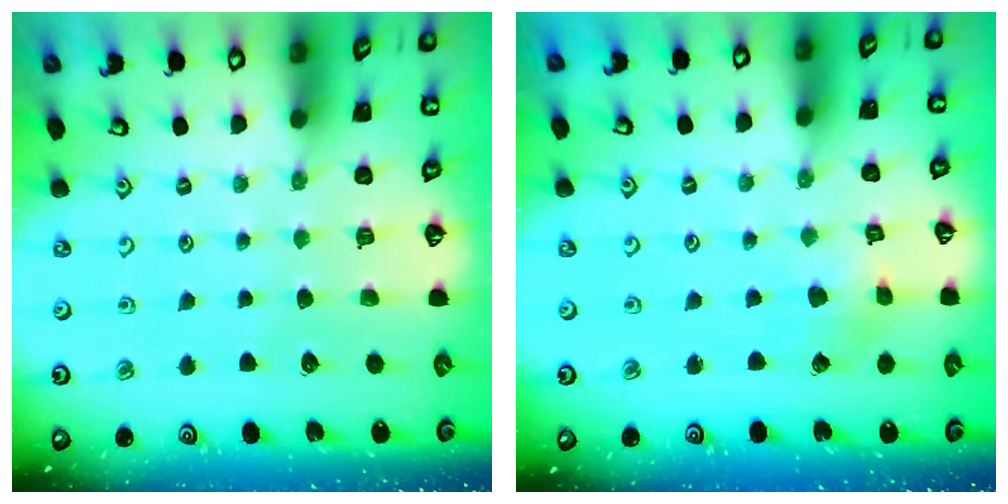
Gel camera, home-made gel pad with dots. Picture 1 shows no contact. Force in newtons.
{"total": 2.8, "press": 2.7, "slide": 0.4}